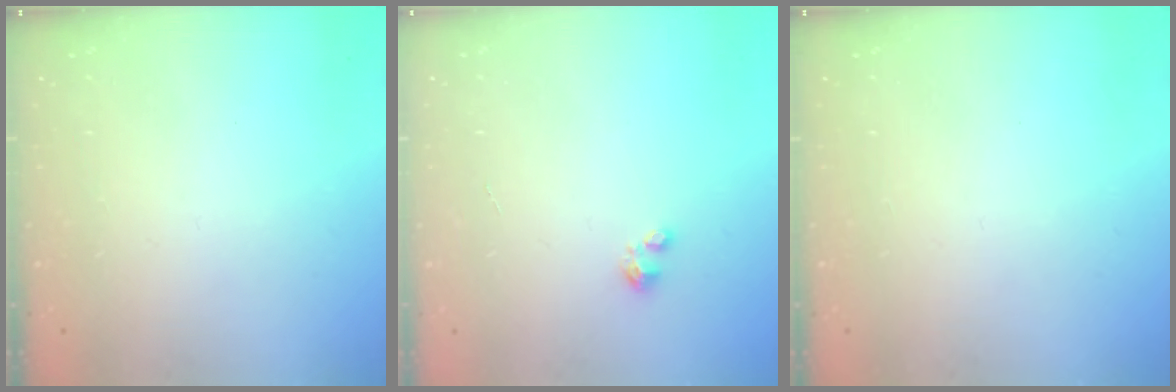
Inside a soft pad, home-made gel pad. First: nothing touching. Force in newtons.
{"total": 1.6, "press": 1.6, "slide": 0.2}
{"total": 0.0}